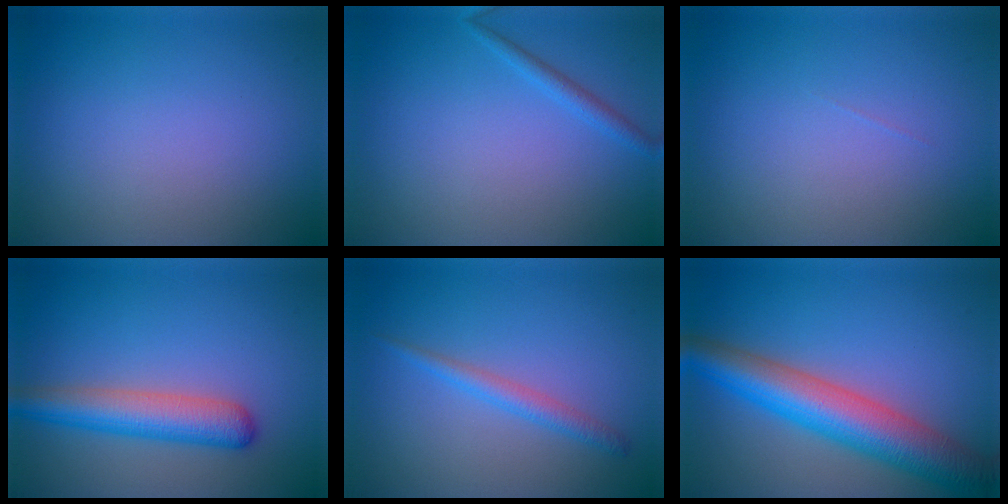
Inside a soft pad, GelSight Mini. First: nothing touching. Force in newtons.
{"total": 1.3, "press": 1.3, "slide": 0.1}
{"total": 0.0}
{"total": 4.9, "press": 4.9, "slide": 0.2}
{"total": 1.8, "press": 1.8, "slide": 0.1}
{"total": 8.4, "press": 8.4, "slide": 0.3}